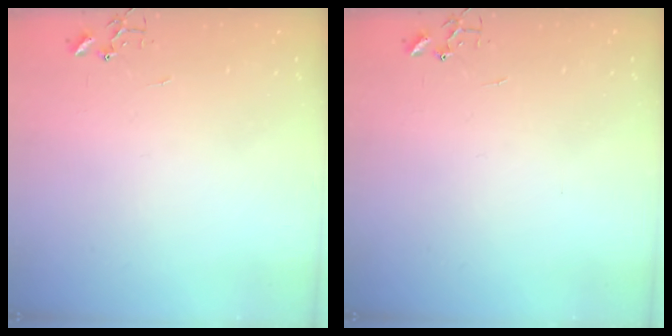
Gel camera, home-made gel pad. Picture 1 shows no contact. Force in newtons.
{"total": 0.0}